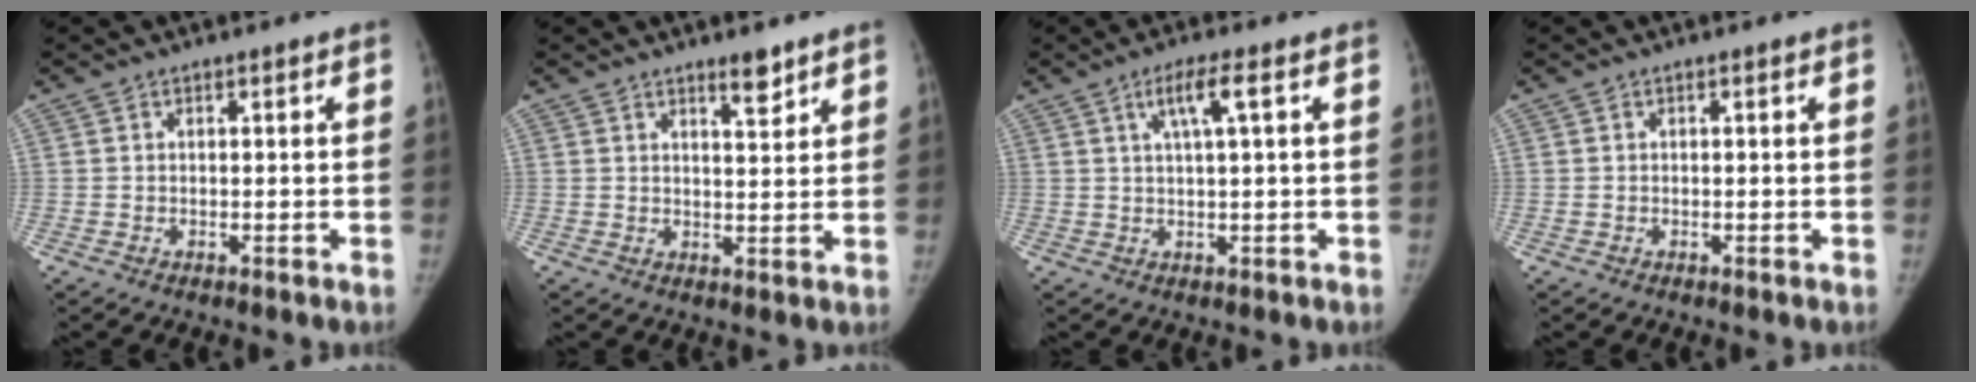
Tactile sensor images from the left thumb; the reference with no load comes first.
{"total": 3.8, "force": [2.9, 0.9, 2.2], "torque": [-0.020, -0.023, 0.046]}
{"total": 4.9, "force": [1.8, 0.4, 4.5], "torque": [-0.091, 0.004, 0.037]}
{"total": 0.0}